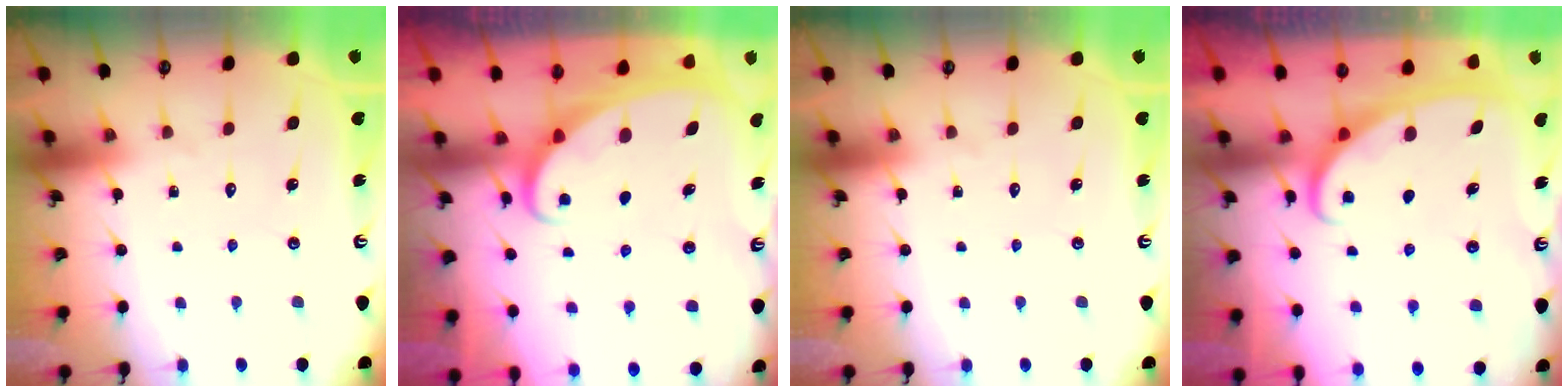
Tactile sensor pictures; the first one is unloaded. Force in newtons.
{"total": 2.1, "press": 2.1, "slide": 0.0}
{"total": 0.0}
{"total": 2.8, "press": 2.8, "slide": 0.4}